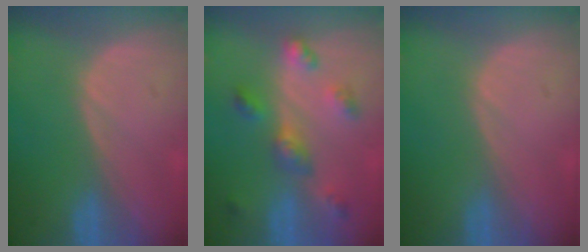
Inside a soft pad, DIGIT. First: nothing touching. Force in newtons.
{"total": 5.8, "press": 5.7, "slide": 1.2}
{"total": 0.0}